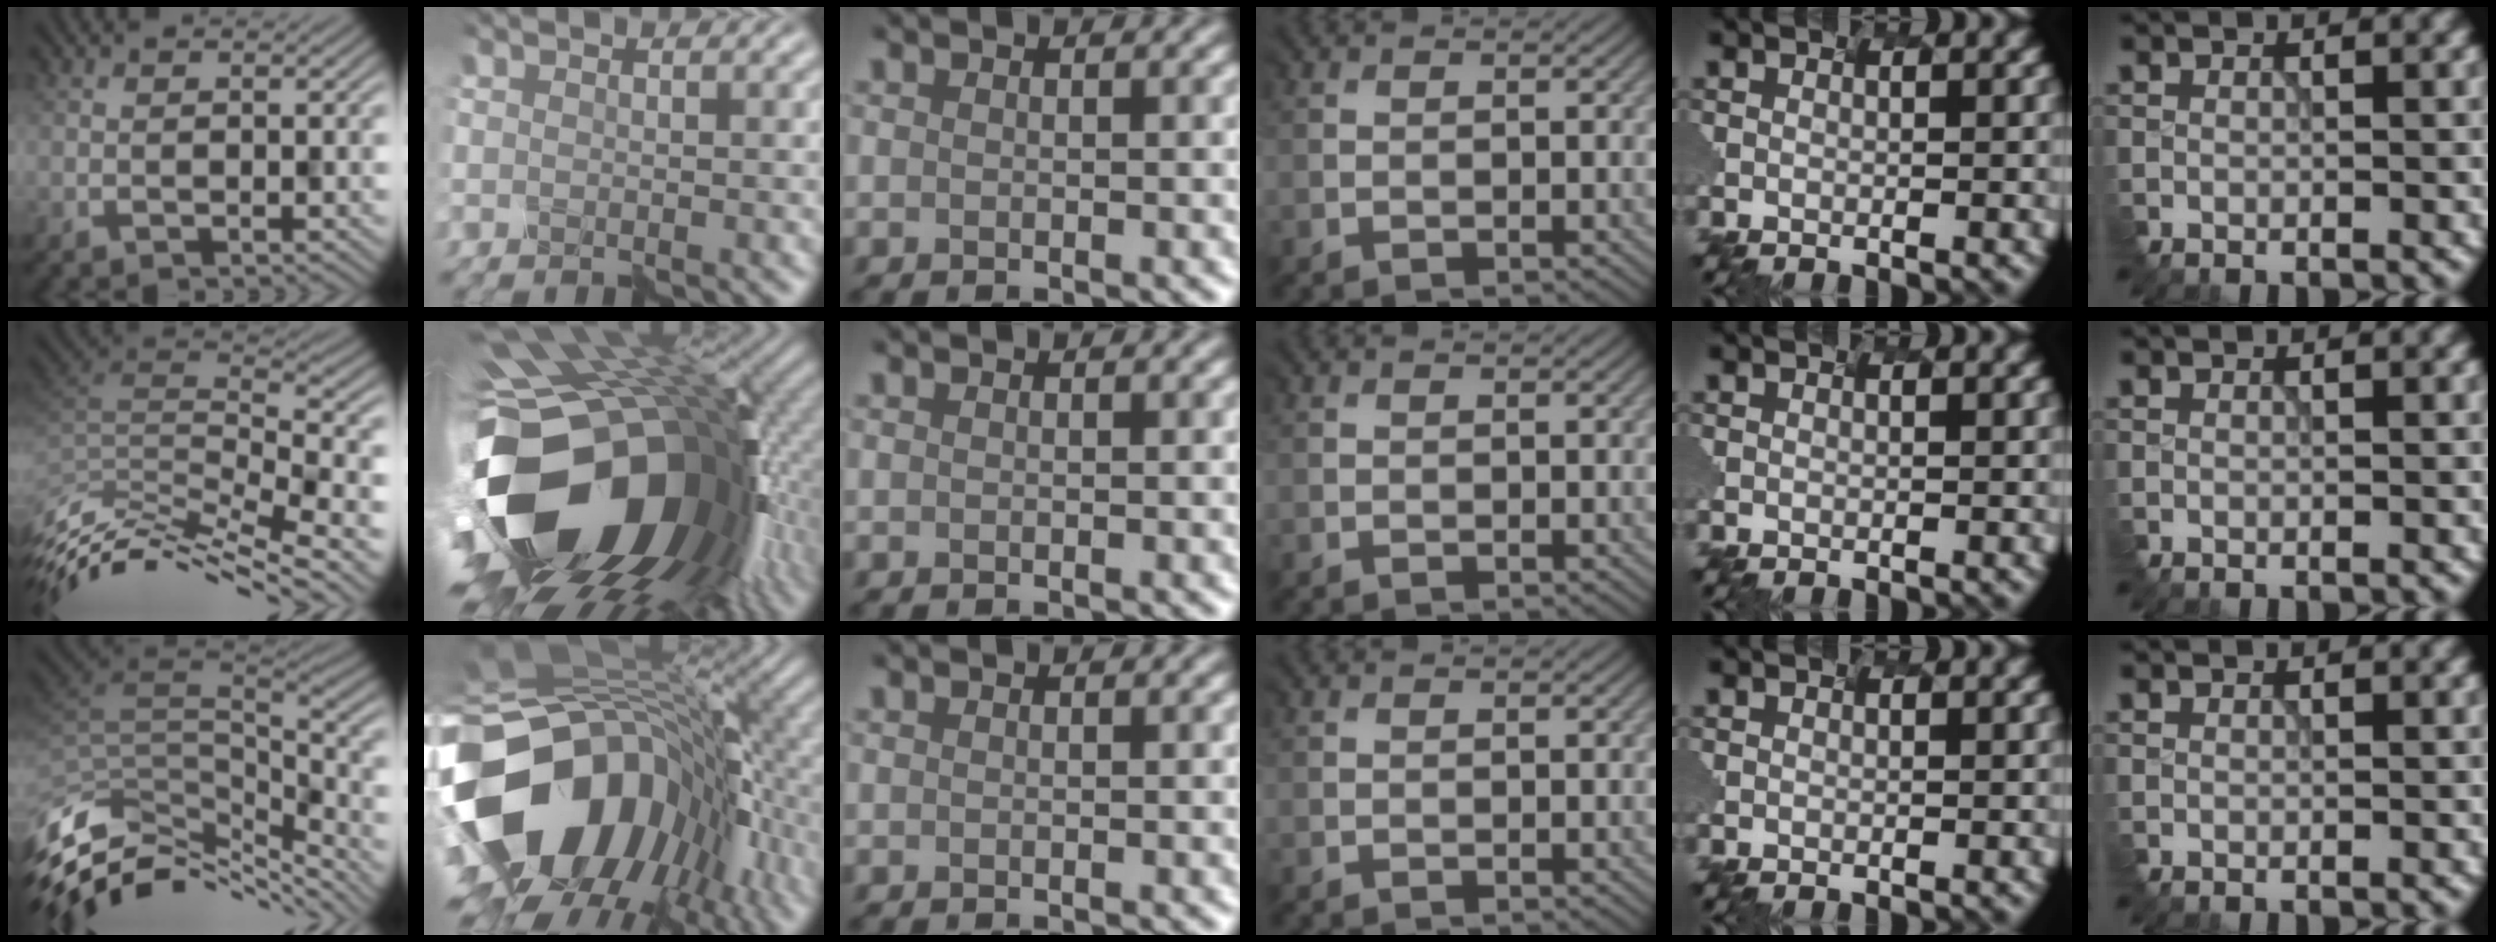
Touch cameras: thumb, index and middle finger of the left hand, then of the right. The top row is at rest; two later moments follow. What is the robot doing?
{"motion": "disassemble", "object": "puzzle pieces"}